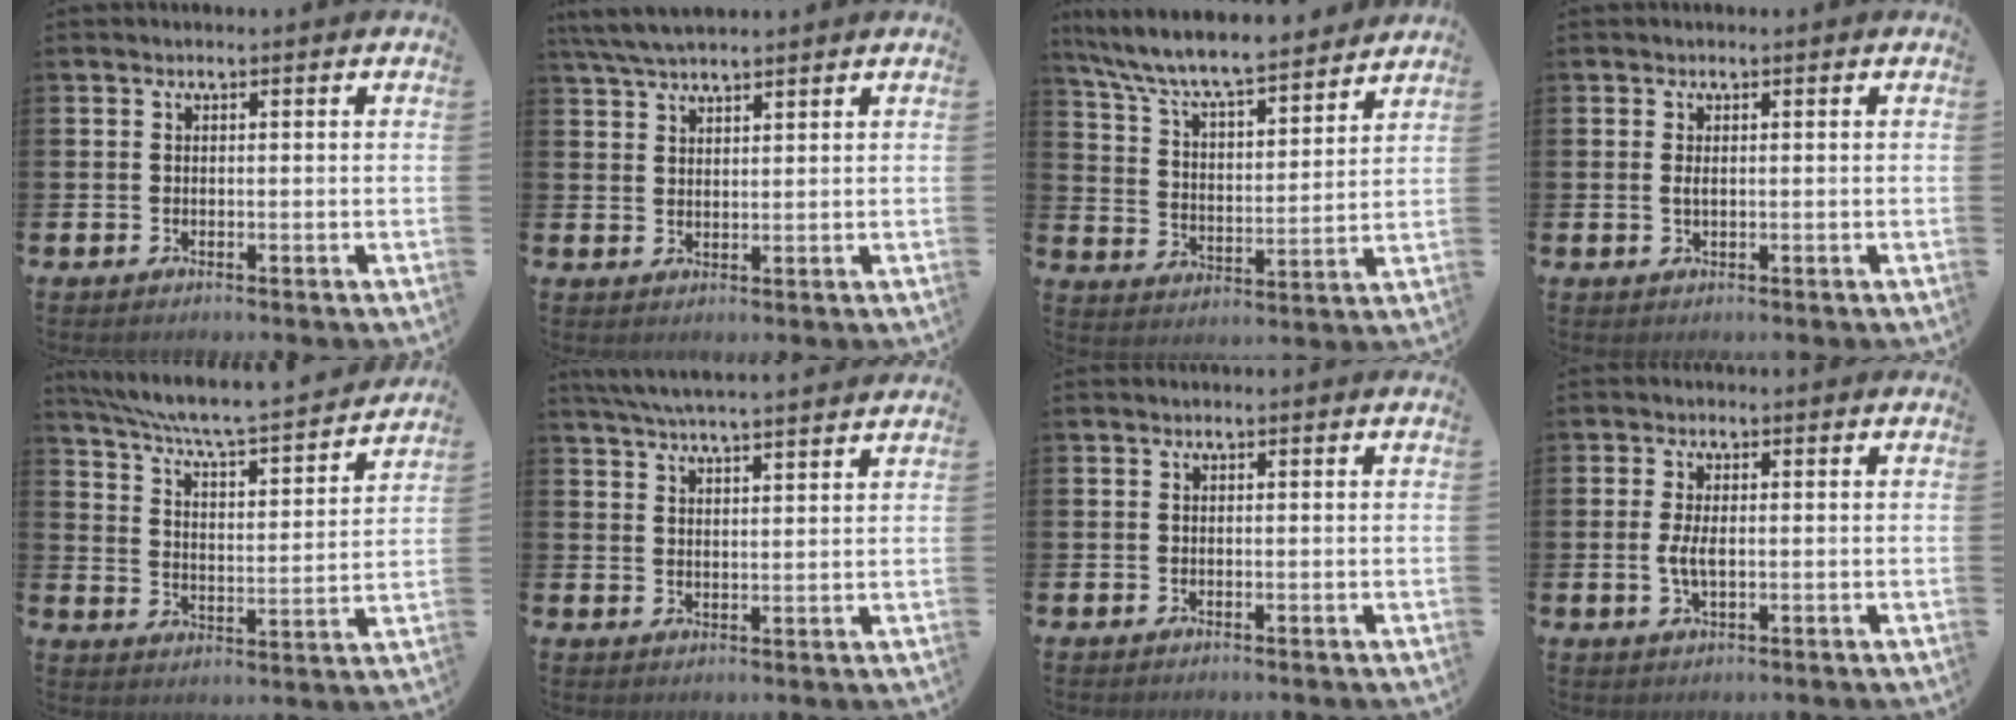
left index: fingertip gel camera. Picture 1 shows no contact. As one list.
[{"total": 4.8, "force": [4.4, 0.8, 1.8], "torque": [-0.041, -0.012, 0.081]}, {"total": 8.4, "force": [7.9, 0.8, 2.5], "torque": [-0.086, -0.062, 0.136]}, {"total": 0.9, "force": [0.2, 0.3, 0.8], "torque": [-0.012, 0.002, 0.001]}, {"total": 6.8, "force": [6.4, 0.3, 2.3], "torque": [-0.070, -0.056, 0.102]}, {"total": 5.6, "force": [5.5, -0.2, 1.2], "torque": [-0.038, -0.024, 0.098]}, {"total": 0.0}, {"total": 2.9, "force": [0.0, 1.3, 2.6], "torque": [-0.054, 0.000, -0.005]}]